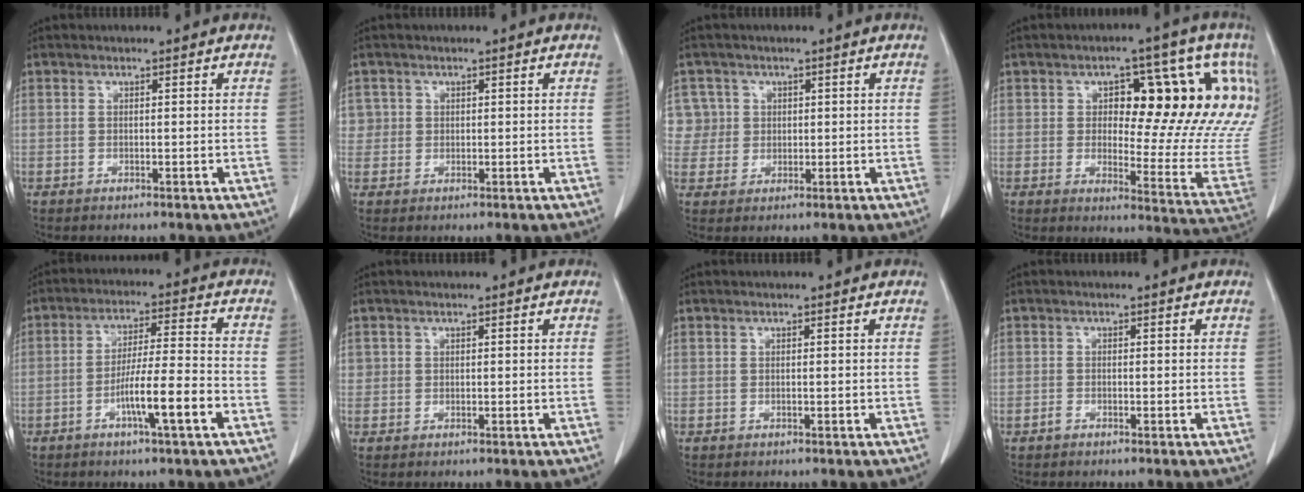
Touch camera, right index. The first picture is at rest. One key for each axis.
{"total": 1.9, "fx": 0.5, "fy": 1.9, "fz": -0.1, "tx": 0.018, "ty": 0.002, "tz": 0.004}
{"total": 4.6, "fx": 1.3, "fy": 4.3, "fz": -0.4, "tx": 0.024, "ty": 0.011, "tz": 0.028}
{"total": 21.3, "fx": 7.2, "fy": 7.1, "fz": 18.7, "tx": -0.199, "ty": 0.028, "tz": 0.104}
{"total": 8.9, "fx": -3.8, "fy": -0.1, "fz": 8.0, "tx": -0.145, "ty": 0.000, "tz": -0.066}
{"total": 0.9, "fx": 0.2, "fy": 0.8, "fz": 0.0, "tx": 0.009, "ty": 0.002, "tz": 0.001}
{"total": 0.0}
{"total": 0.8, "fx": -0.5, "fy": 0.6, "fz": 0.1, "tx": -0.003, "ty": 0.003, "tz": -0.012}